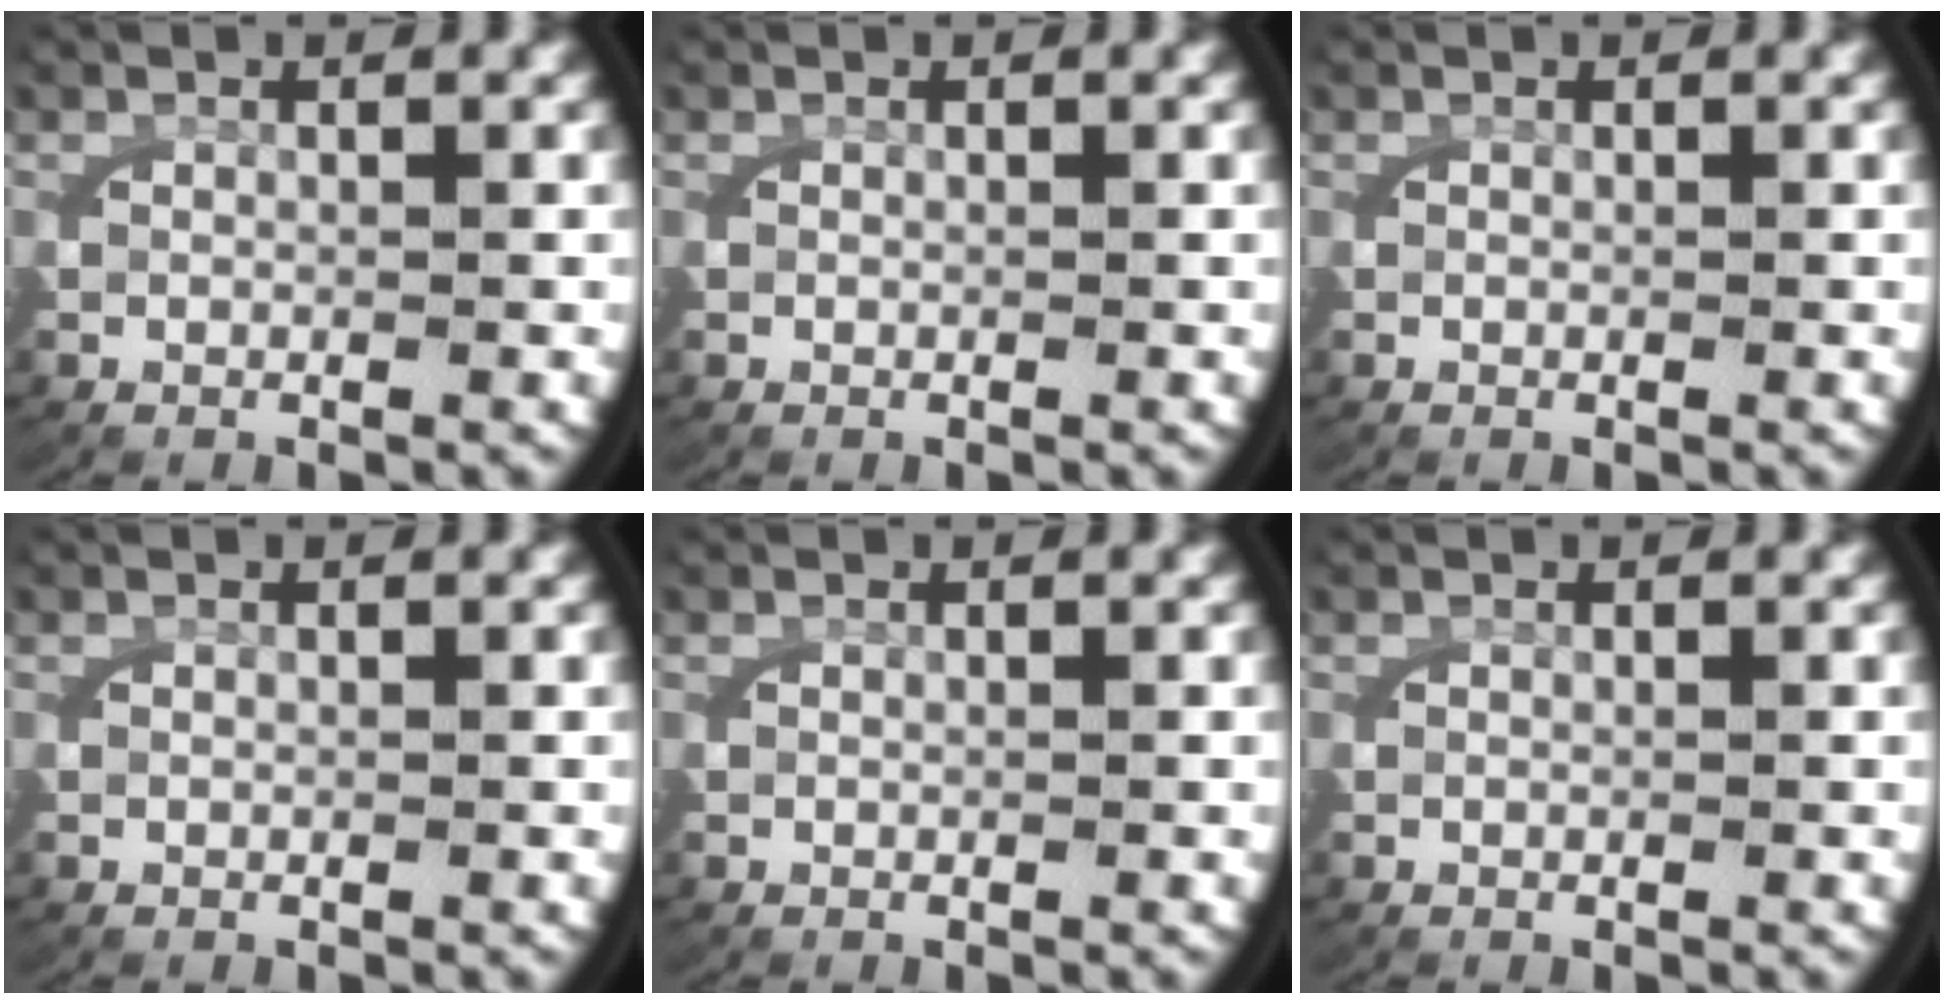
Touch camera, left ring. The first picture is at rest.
{"total": 0.0}
{"total": 0.0}
{"total": 0.0}
{"total": 0.0}
{"total": 0.0}